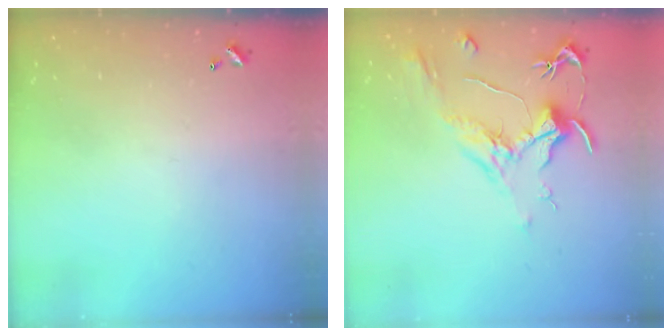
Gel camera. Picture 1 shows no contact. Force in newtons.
{"total": 2.1, "press": 2.0, "slide": 0.8}